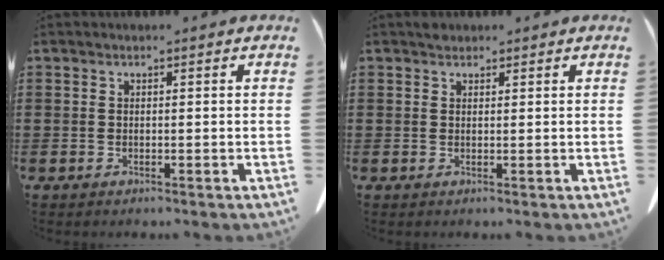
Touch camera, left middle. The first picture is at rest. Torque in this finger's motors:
{"motor_torque": [0.00, 0.02, 0.00, 0.00]}